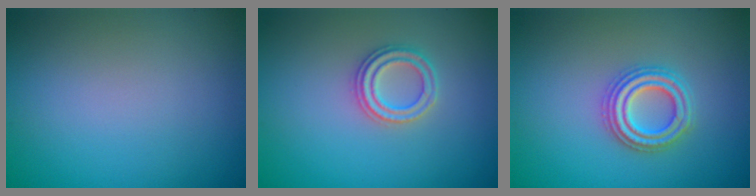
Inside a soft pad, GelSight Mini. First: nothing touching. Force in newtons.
{"total": 2.2, "press": 2.2, "slide": 0.3}
{"total": 3.1, "press": 3.0, "slide": 0.6}